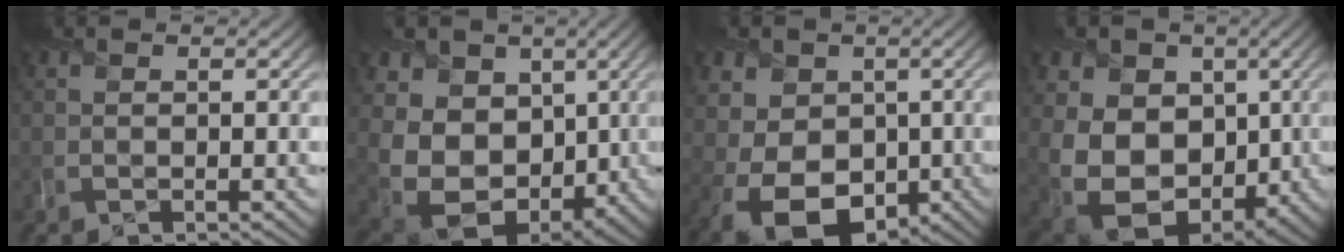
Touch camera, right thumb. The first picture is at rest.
{"total": 14.1, "force": [2.0, 11.4, 8.1], "torque": [-0.185, -0.013, 0.042]}
{"total": 13.3, "force": [-2.5, 10.8, 7.3], "torque": [-0.163, -0.012, -0.068]}
{"total": 16.0, "force": [1.1, 13.0, 9.3], "torque": [-0.201, -0.007, 0.015]}